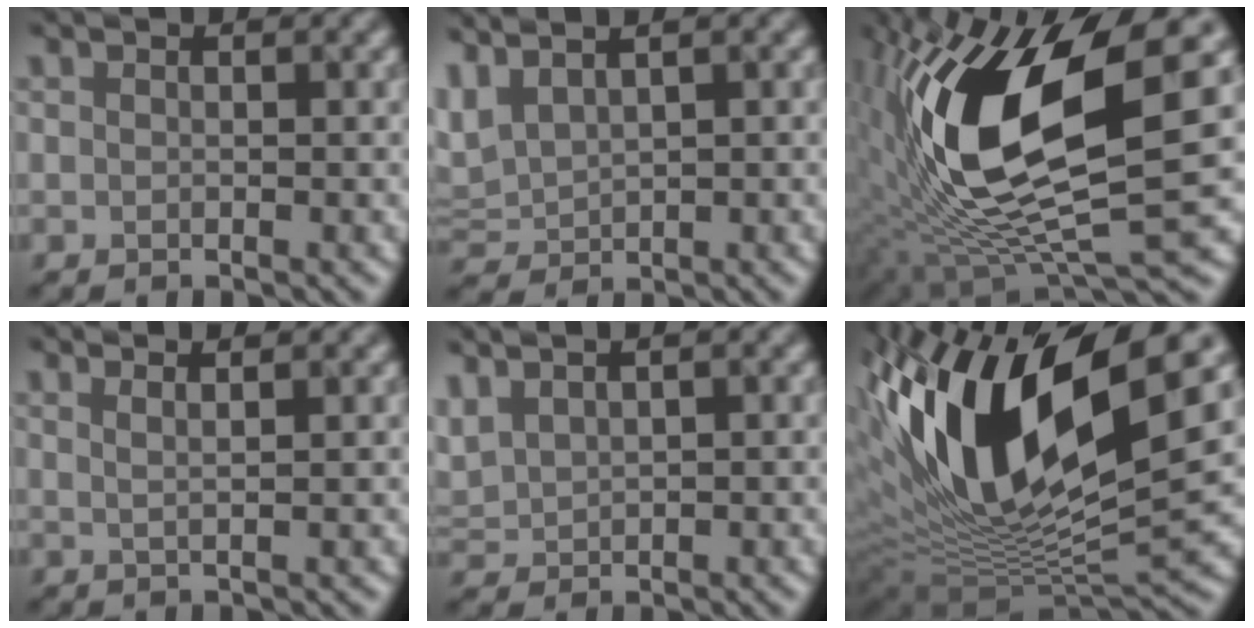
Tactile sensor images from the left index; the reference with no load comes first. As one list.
[{"total": 2.2, "force": [1.7, 0.4, 1.4], "torque": [-0.075, 0.019, 0.067]}, {"total": 15.1, "force": [1.7, 5.9, 13.8], "torque": [-0.301, -0.001, 0.053]}, {"total": 1.8, "force": [1.3, 0.4, 1.3], "torque": [-0.018, 0.019, 0.008]}, {"total": 1.4, "force": [1.4, -0.1, 0.4], "torque": [-0.049, 0.019, 0.056]}, {"total": 15.8, "force": [4.3, 6.5, 13.8], "torque": [-0.281, 0.011, 0.094]}]